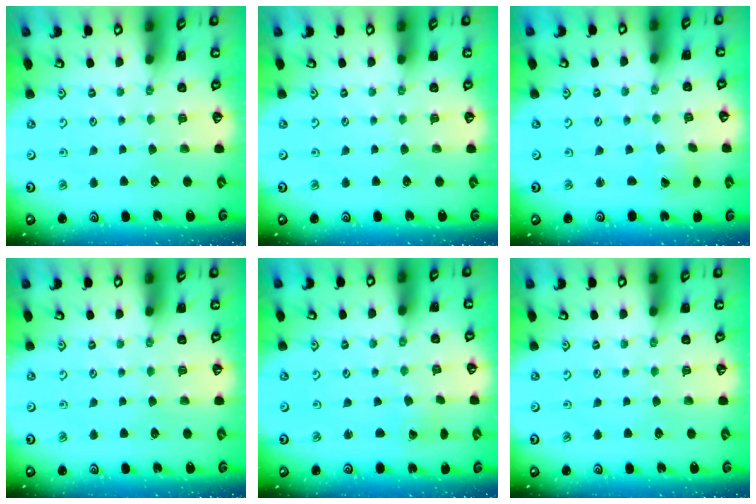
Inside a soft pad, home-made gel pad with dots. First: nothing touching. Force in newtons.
{"total": 0.0}
{"total": 0.7, "press": 0.7, "slide": 0.0}
{"total": 0.0}
{"total": 0.0}
{"total": 0.0}